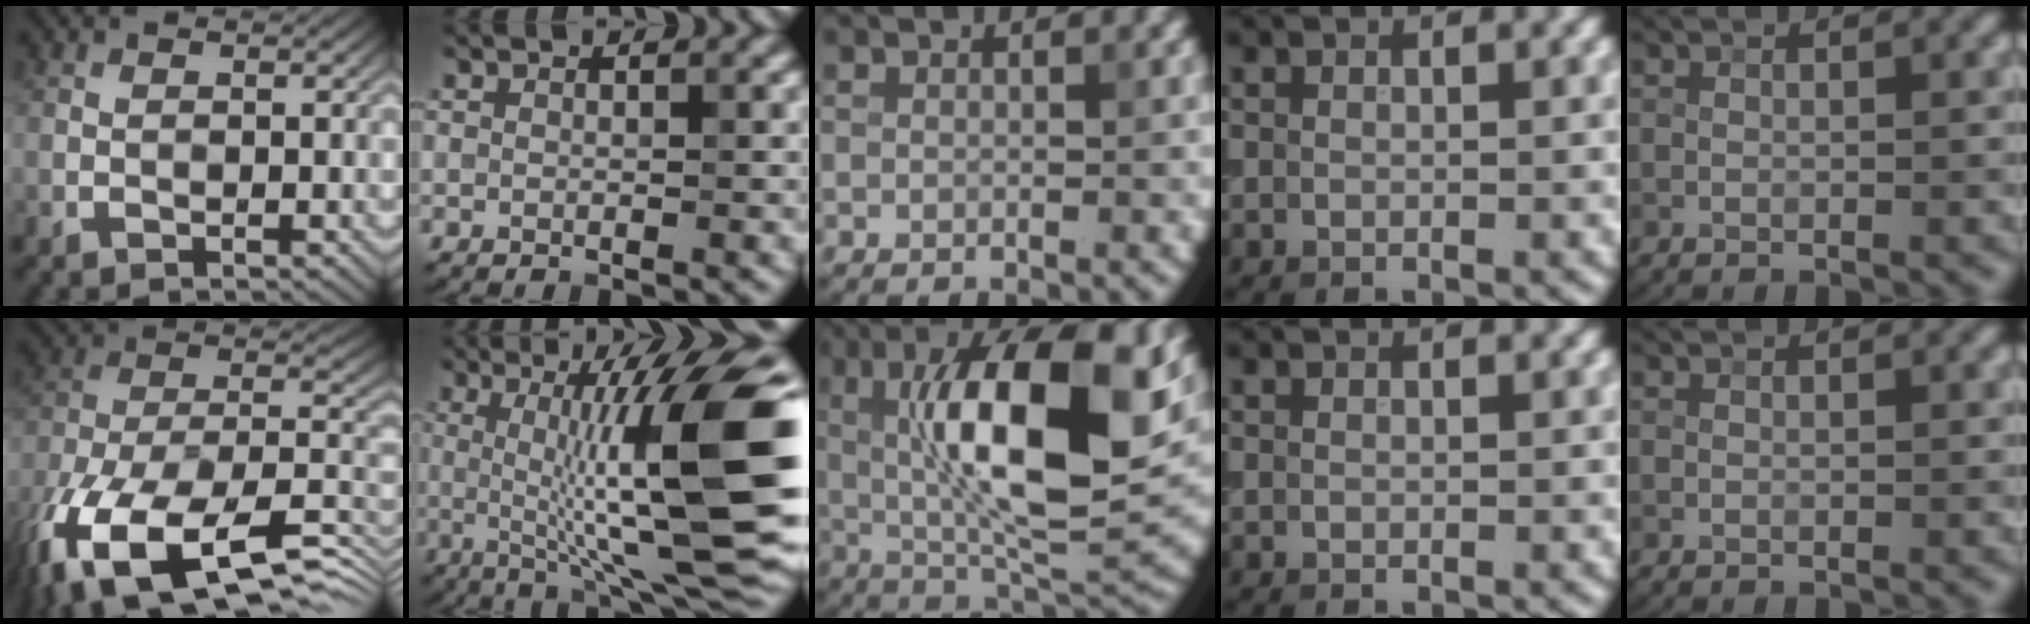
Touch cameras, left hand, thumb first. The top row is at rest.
{"thumb": {"total": 20.7, "force": [-12.1, 9.9, 13.6], "torque": [-0.289, -0.036, -0.187]}, "index": {"total": 14.5, "force": [-0.3, 2.9, 14.2], "torque": [-0.191, 0.017, -0.010]}, "middle": {"total": 13.6, "force": [2.2, 4.7, 12.6], "torque": [-0.196, 0.002, 0.033]}}